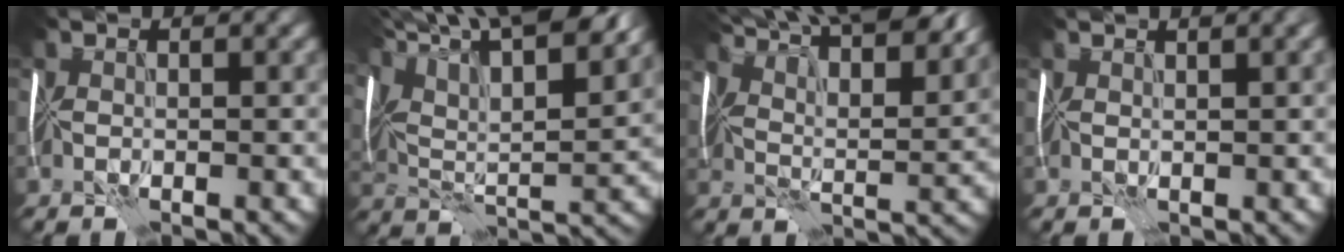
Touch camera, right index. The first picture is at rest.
{"total": 15.9, "force": [11.1, 4.6, 10.4], "torque": [-0.190, 0.046, 0.152]}
{"total": 14.6, "force": [11.1, 4.2, 8.5], "torque": [-0.135, 0.027, 0.130]}
{"total": 2.4, "force": [1.7, 0.6, 1.7], "torque": [-0.019, 0.005, 0.025]}